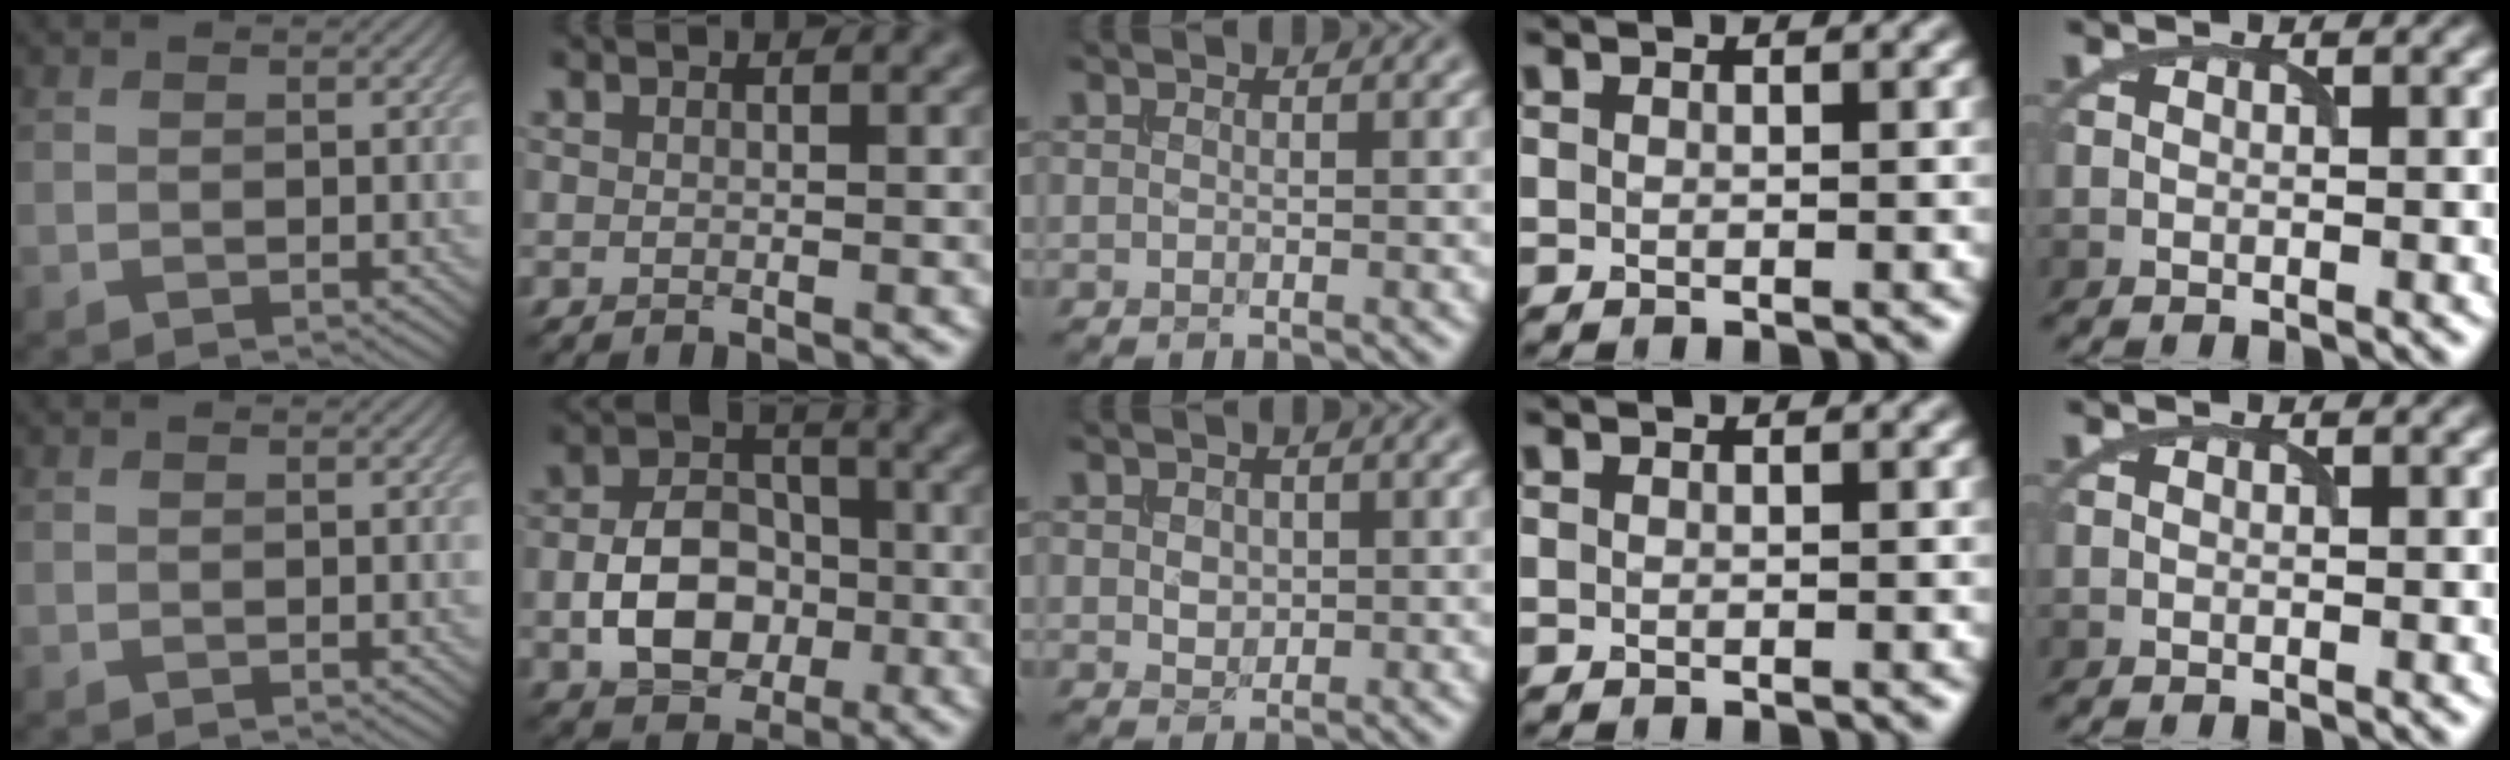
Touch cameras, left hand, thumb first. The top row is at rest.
{"index": {"total": 6.4, "force": [-1.7, 4.5, 4.2], "torque": [-0.074, 0.001, -0.030]}, "middle": {"total": 1.3, "force": [0.2, 1.1, 0.7], "torque": [-0.017, -0.002, 0.005]}}